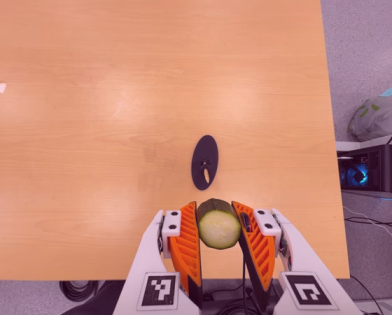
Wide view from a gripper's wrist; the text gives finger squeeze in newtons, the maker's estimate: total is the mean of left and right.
{"total": 11.9, "left": 12.4, "right": 11.3}